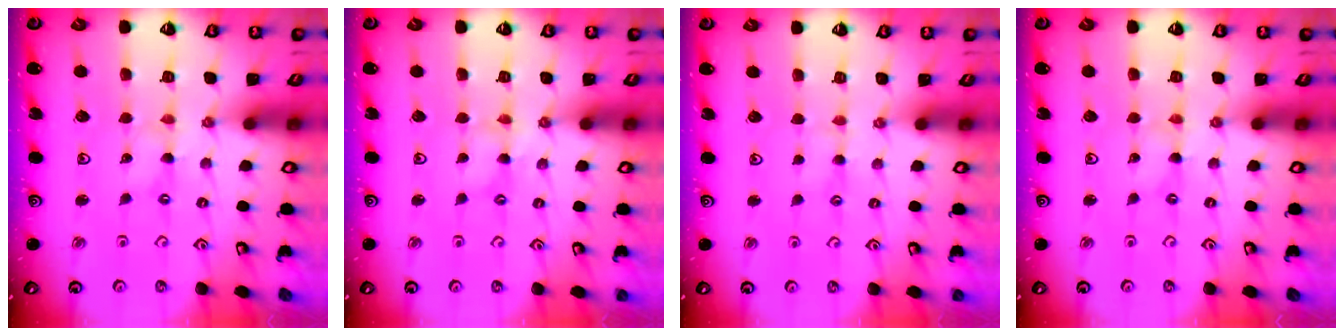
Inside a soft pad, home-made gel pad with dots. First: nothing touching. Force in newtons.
{"total": 1.3, "press": 1.3, "slide": 0.3}
{"total": 1.5, "press": 1.4, "slide": 0.3}
{"total": 0.0}